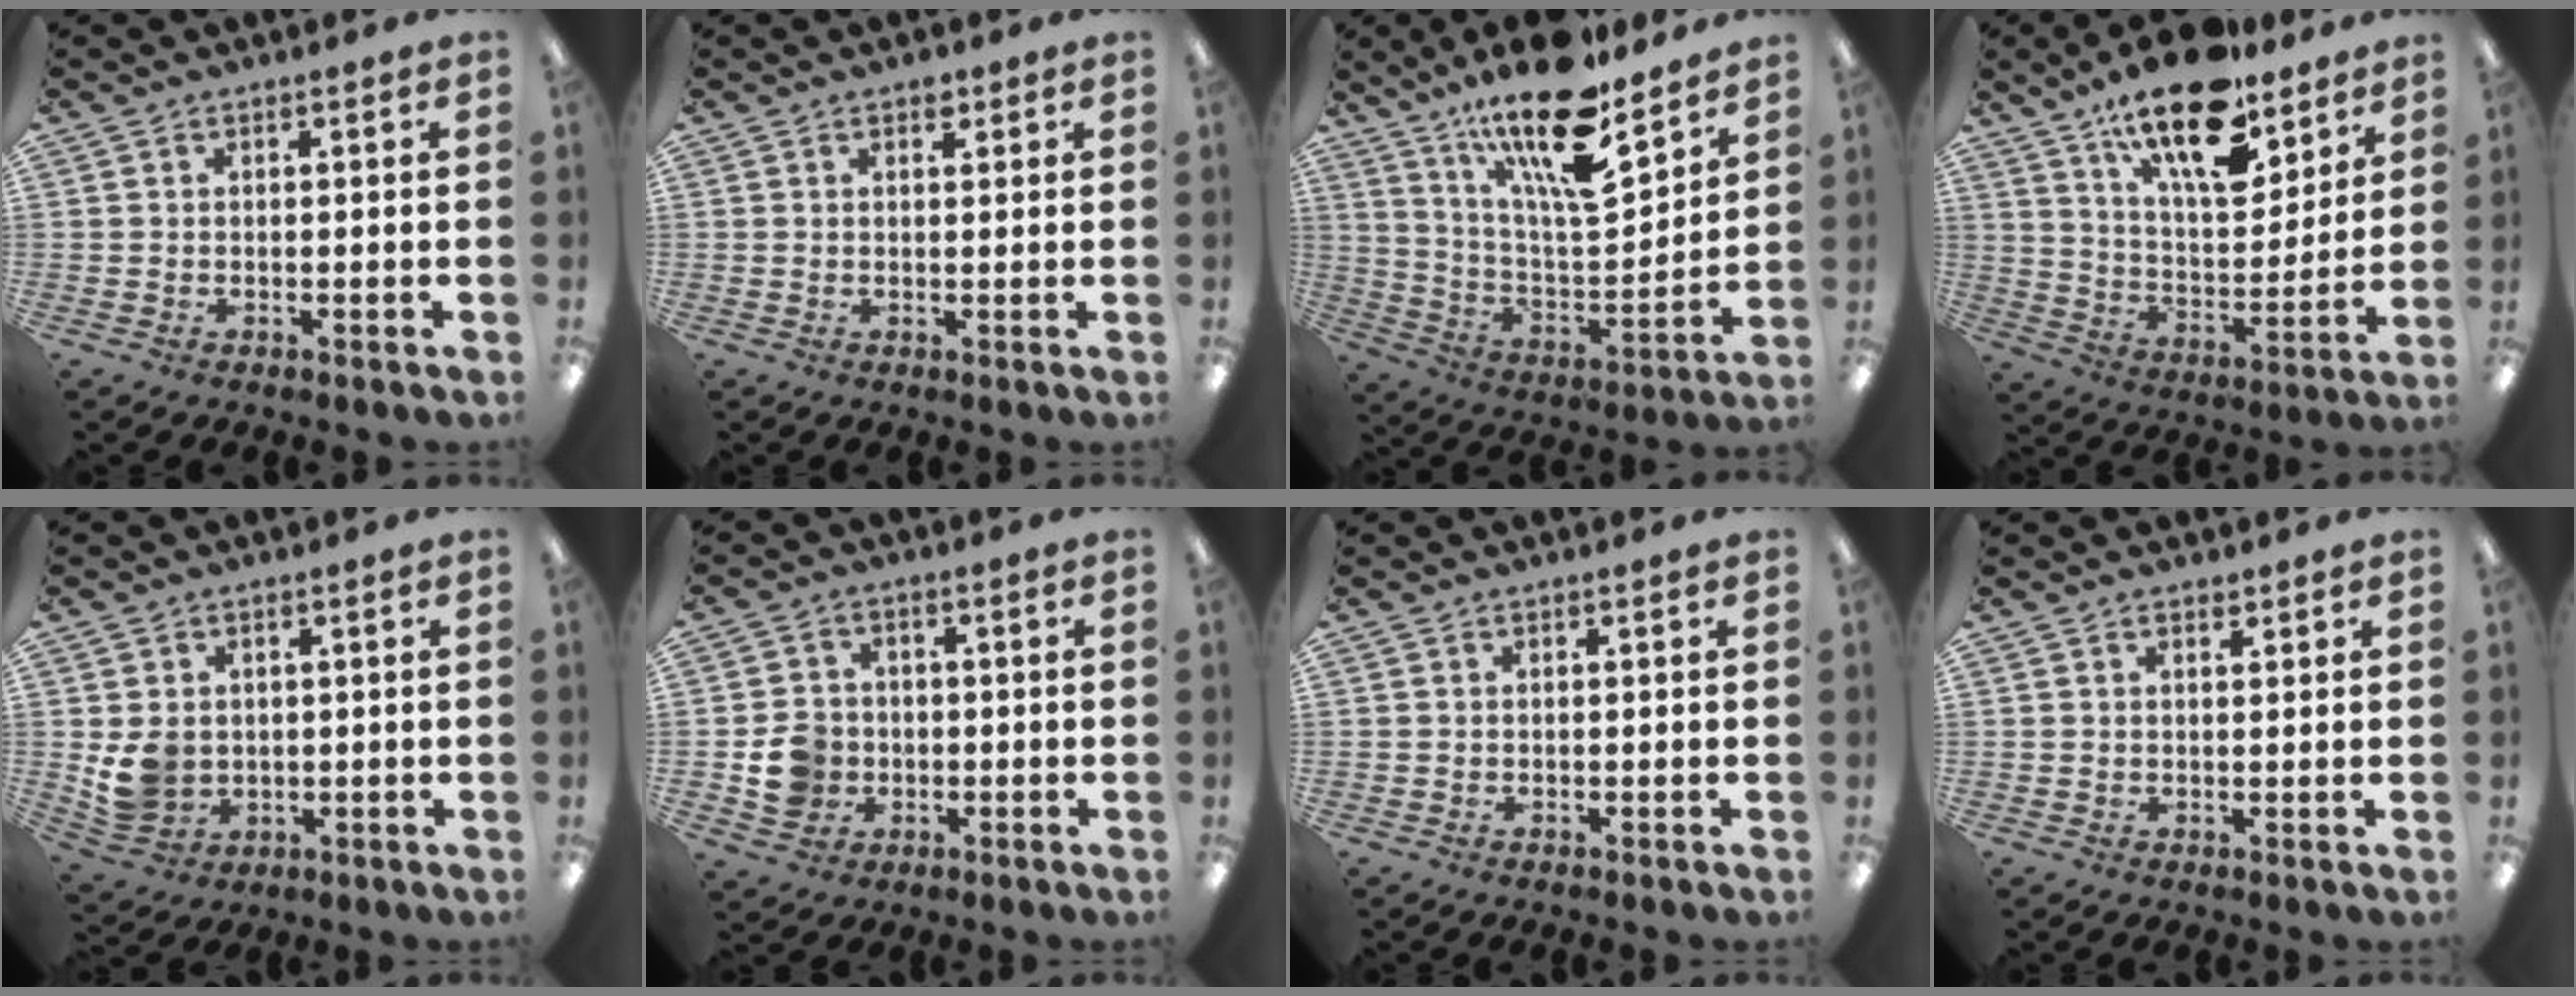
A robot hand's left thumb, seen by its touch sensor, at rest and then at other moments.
{"total": 1.9, "force": [1.2, 1.0, 1.0], "torque": [-0.004, -0.003, 0.019]}
{"total": 20.4, "force": [15.1, 5.4, 12.6], "torque": [-0.228, -0.097, 0.257]}
{"total": 19.0, "force": [13.5, 7.2, 11.3], "torque": [-0.187, -0.074, 0.227]}
{"total": 6.5, "force": [0.8, 5.7, 2.9], "torque": [-0.058, 0.006, 0.019]}
{"total": 7.2, "force": [-1.5, 6.6, 2.7], "torque": [-0.047, 0.012, -0.023]}
{"total": 0.0}
{"total": 1.2, "force": [1.0, 0.4, 0.4], "torque": [-0.001, -0.004, 0.018]}